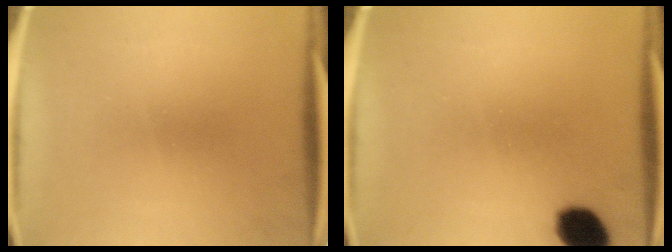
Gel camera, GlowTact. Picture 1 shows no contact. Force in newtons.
{"total": 7.6}